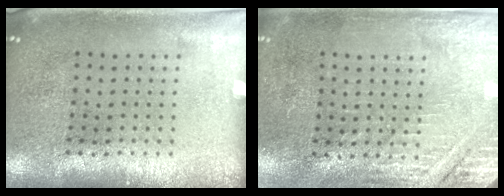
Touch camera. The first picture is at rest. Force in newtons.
{"total": 2.8, "press": 2.7, "slide": 0.8}